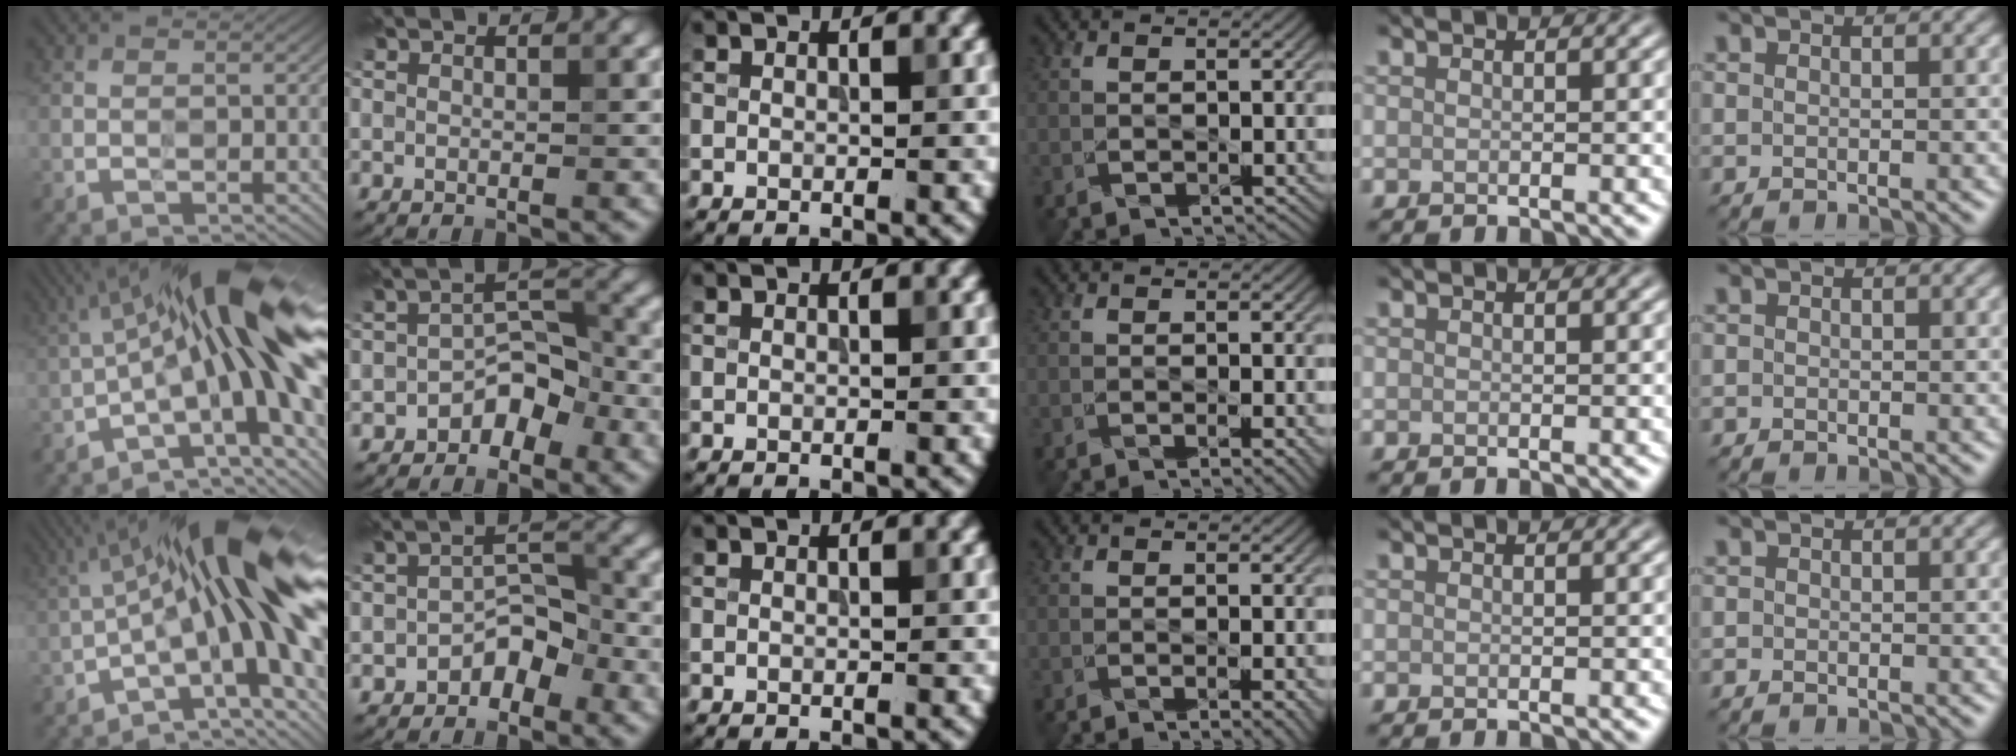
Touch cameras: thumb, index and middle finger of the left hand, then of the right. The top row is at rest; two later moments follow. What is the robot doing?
{"motion": "wipe", "object": "glasses"}